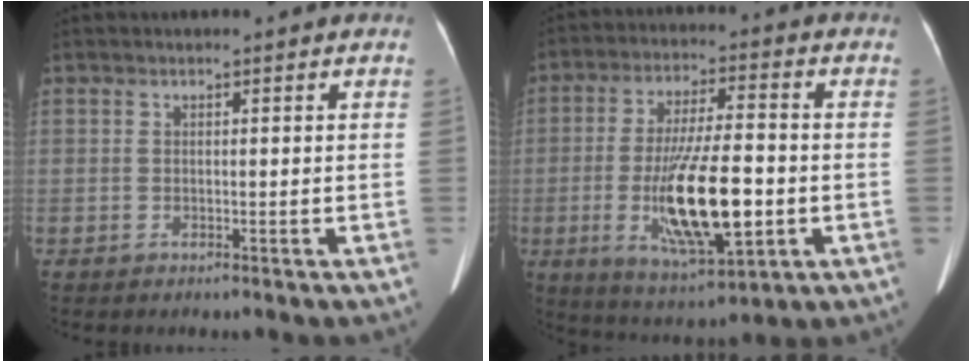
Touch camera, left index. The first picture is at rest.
{"total": 15.3, "force": [-3.2, 3.5, 14.5], "torque": [-0.271, -0.014, -0.048]}